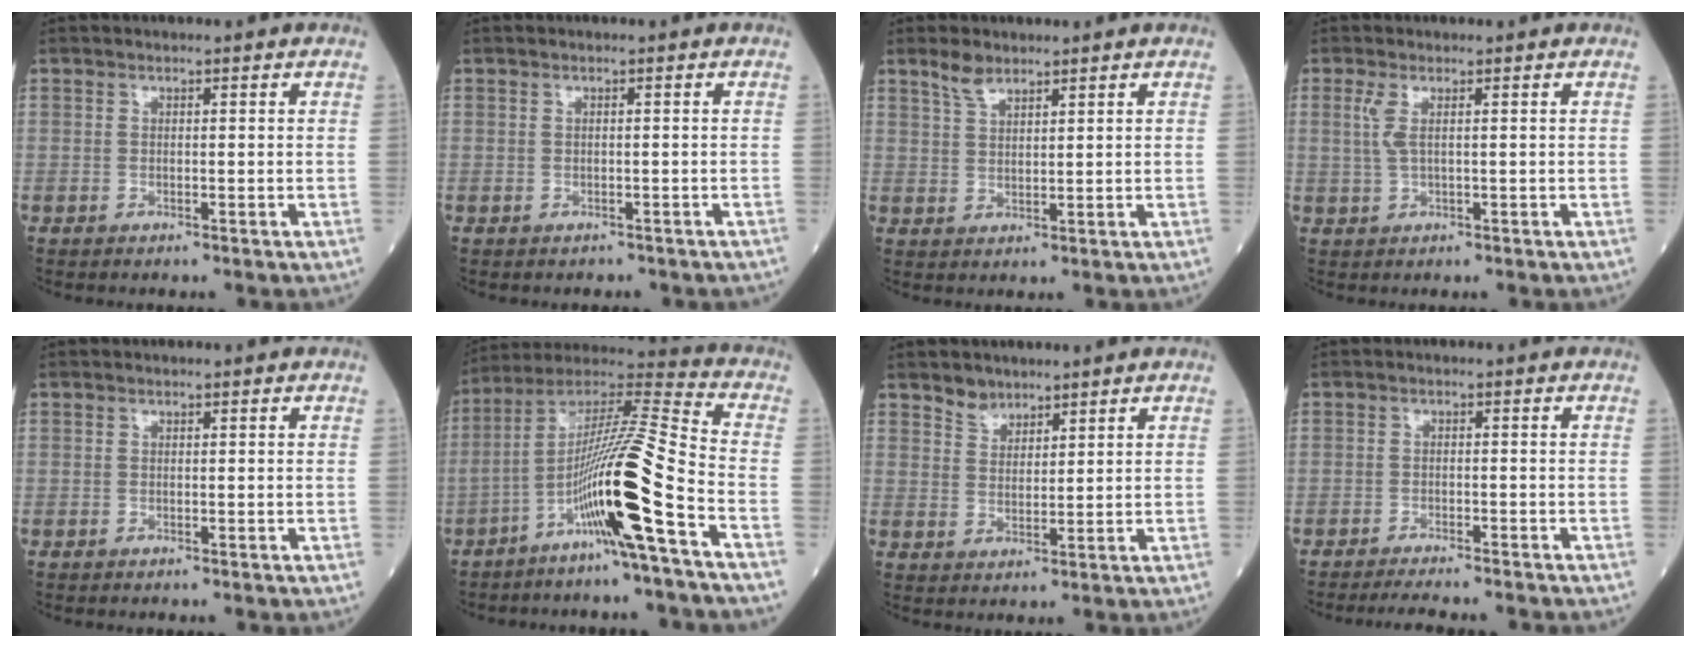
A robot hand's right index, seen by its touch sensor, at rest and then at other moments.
{"total": 1.4, "force": [-1.1, 0.7, 0.5], "torque": [-0.011, 0.001, -0.009]}
{"total": 3.1, "force": [2.5, 1.0, 1.5], "torque": [-0.034, 0.005, 0.052]}
{"total": 2.3, "force": [0.7, 0.3, 2.2], "torque": [-0.062, 0.005, 0.018]}
{"total": 0.0}
{"total": 15.9, "force": [-6.3, -1.2, 14.5], "torque": [-0.266, -0.002, -0.121]}
{"total": 3.1, "force": [2.6, 1.5, 0.4], "torque": [-0.003, 0.000, 0.048]}
{"total": 7.1, "force": [-6.6, 0.3, 2.7], "torque": [-0.033, -0.016, -0.097]}